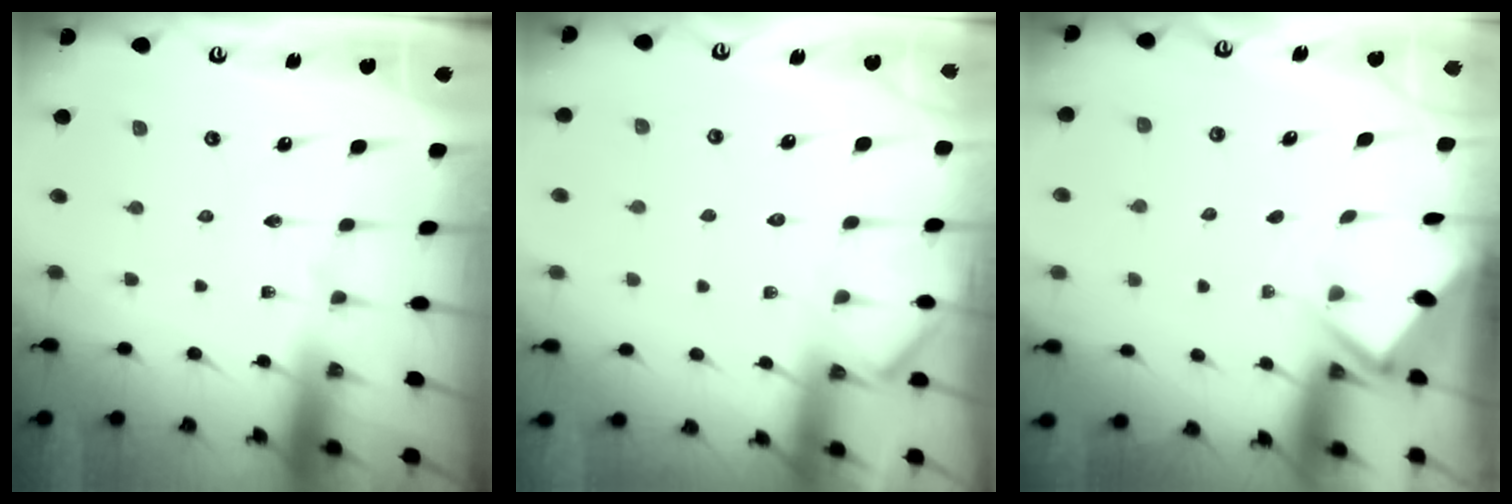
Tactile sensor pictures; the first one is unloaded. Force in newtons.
{"total": 5.4, "press": 5.4, "slide": 0.5}
{"total": 2.8, "press": 2.8, "slide": 0.4}